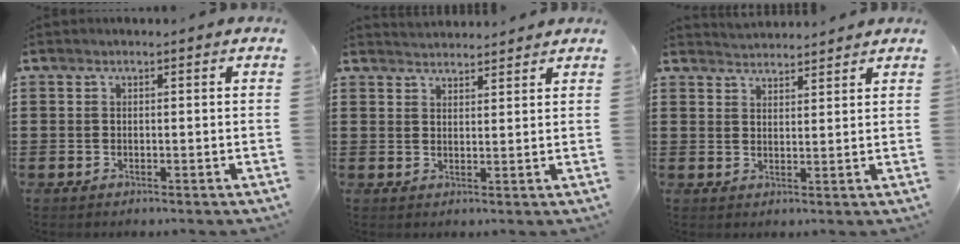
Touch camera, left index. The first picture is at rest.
{"total": 2.3, "force": [2.3, -0.1, -0.4], "torque": [0.002, -0.003, 0.045]}
{"total": 2.5, "force": [2.4, -0.2, -0.6], "torque": [0.004, -0.006, 0.048]}